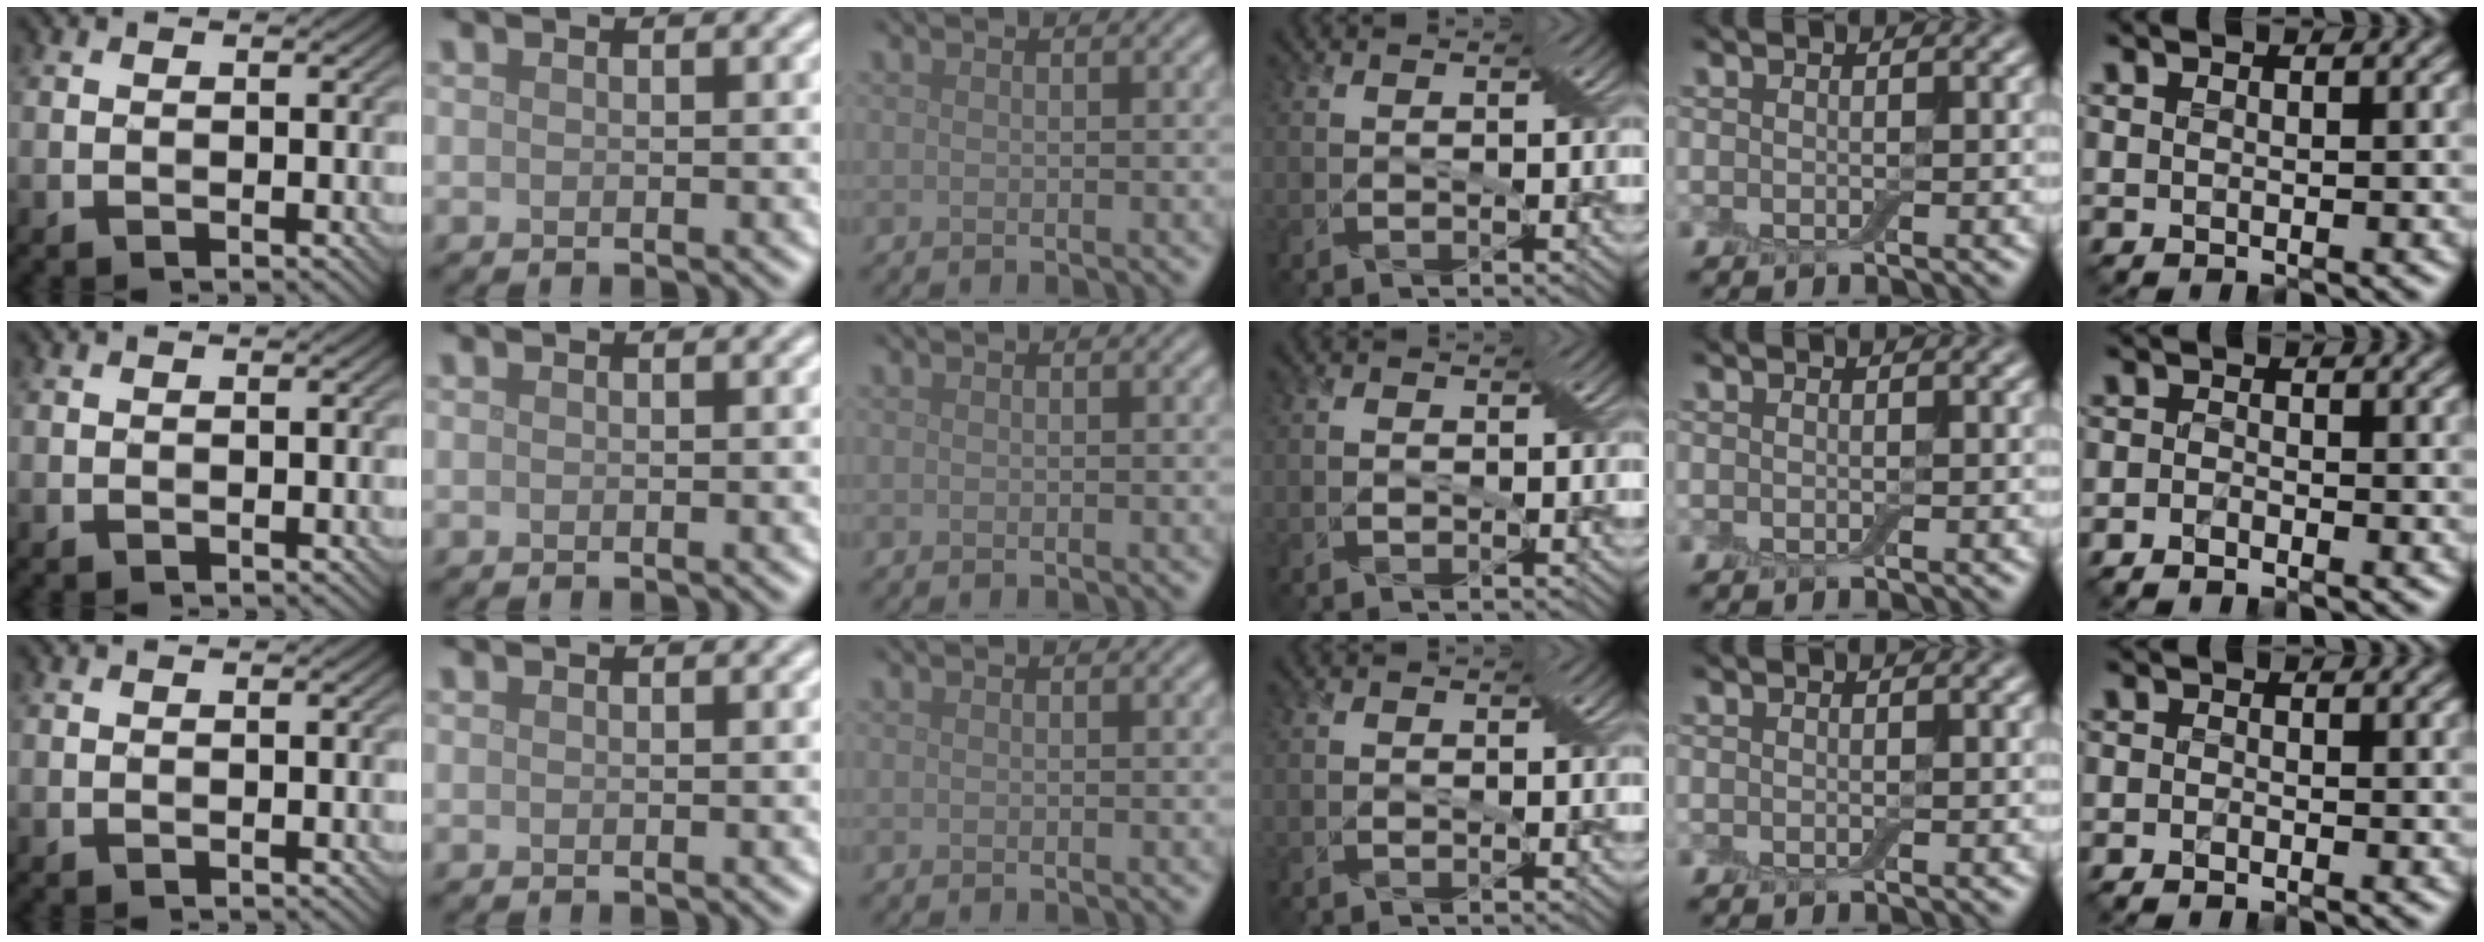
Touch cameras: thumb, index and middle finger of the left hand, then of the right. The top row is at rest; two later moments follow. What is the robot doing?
{"motion": "cut", "object": "cling film"}